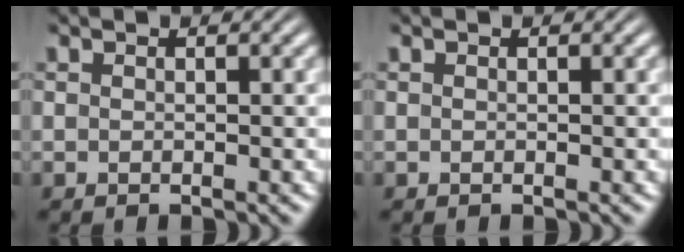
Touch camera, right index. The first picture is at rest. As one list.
[{"total": 0.0}]